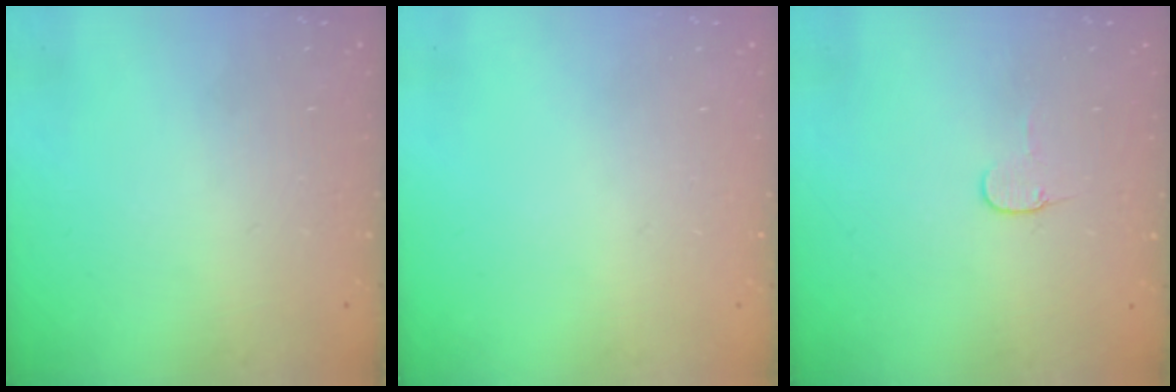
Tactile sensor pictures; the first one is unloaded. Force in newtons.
{"total": 0.0}
{"total": 3.8, "press": 3.8, "slide": 0.4}